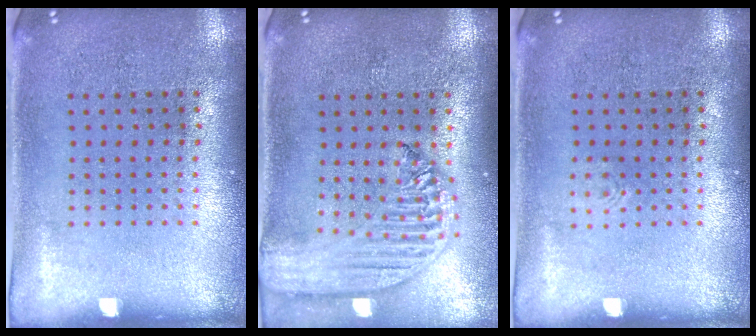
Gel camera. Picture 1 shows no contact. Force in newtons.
{"total": 2.6, "press": 2.2, "slide": 1.4}
{"total": 0.5, "press": 0.5, "slide": 0.1}